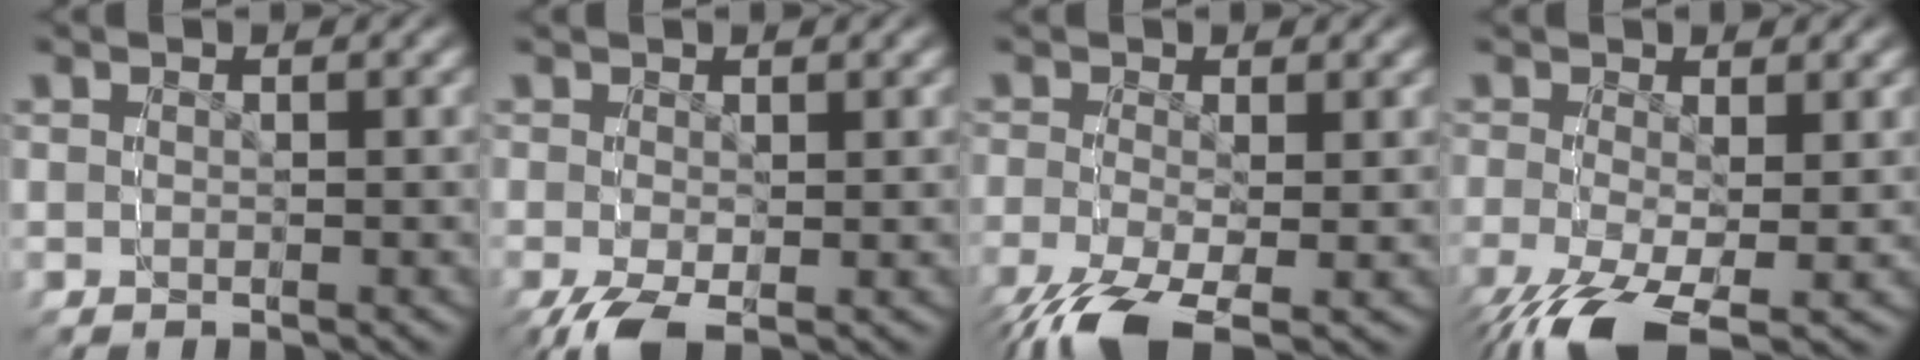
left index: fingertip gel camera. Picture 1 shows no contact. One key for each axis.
{"total": 0.7, "fx": -0.2, "fy": 0.7, "fz": -0.2, "tx": 0.006, "ty": -0.009, "tz": 0.004}
{"total": 2.7, "fx": -2.5, "fy": -0.3, "fz": -1.1, "tx": 0.026, "ty": -0.007, "tz": -0.036}
{"total": 2.0, "fx": -1.9, "fy": 0.4, "fz": -0.5, "tx": 0.016, "ty": -0.011, "tz": -0.024}